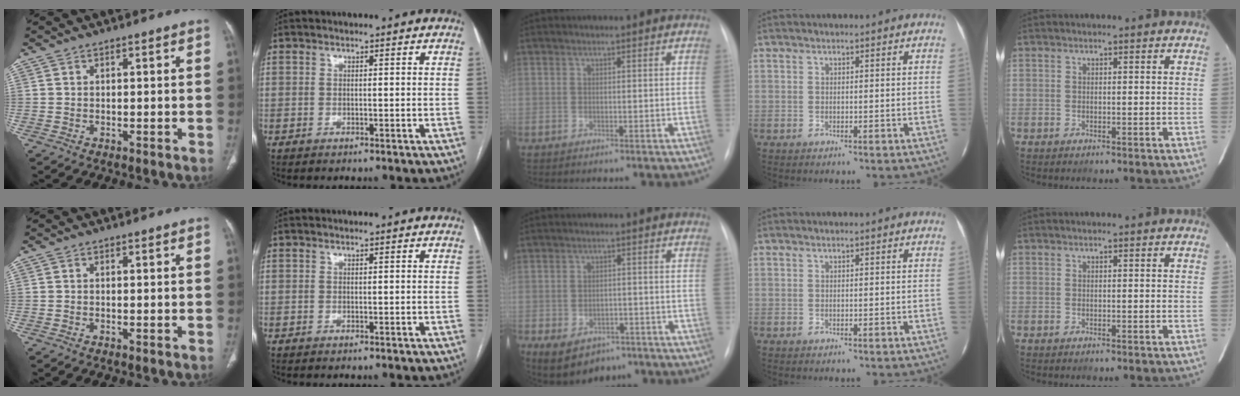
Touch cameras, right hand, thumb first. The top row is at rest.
{"middle": {"total": 7.9, "force": [-4.6, 5.5, 3.5], "torque": [-0.060, 0.012, -0.055]}}